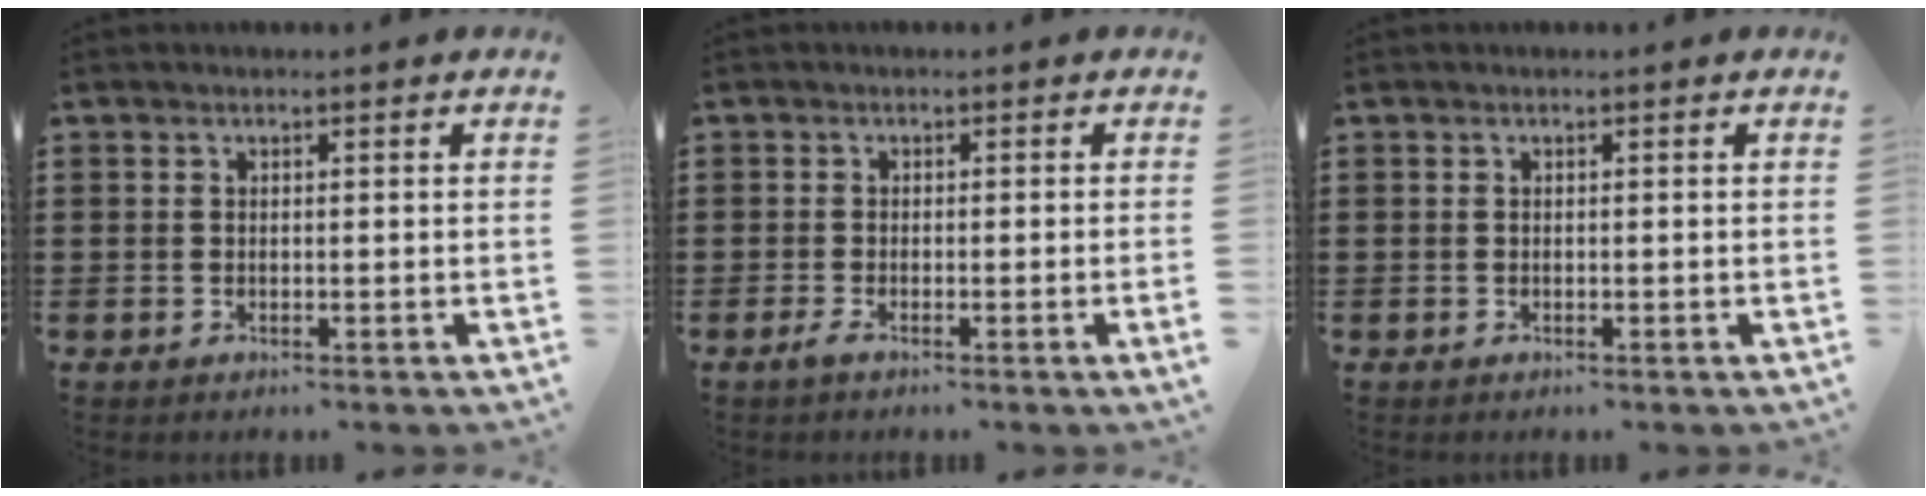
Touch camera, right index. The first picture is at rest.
{"total": 1.5, "force": [-0.7, -0.2, 1.2], "torque": [-0.022, -0.007, -0.014]}
{"total": 0.0}